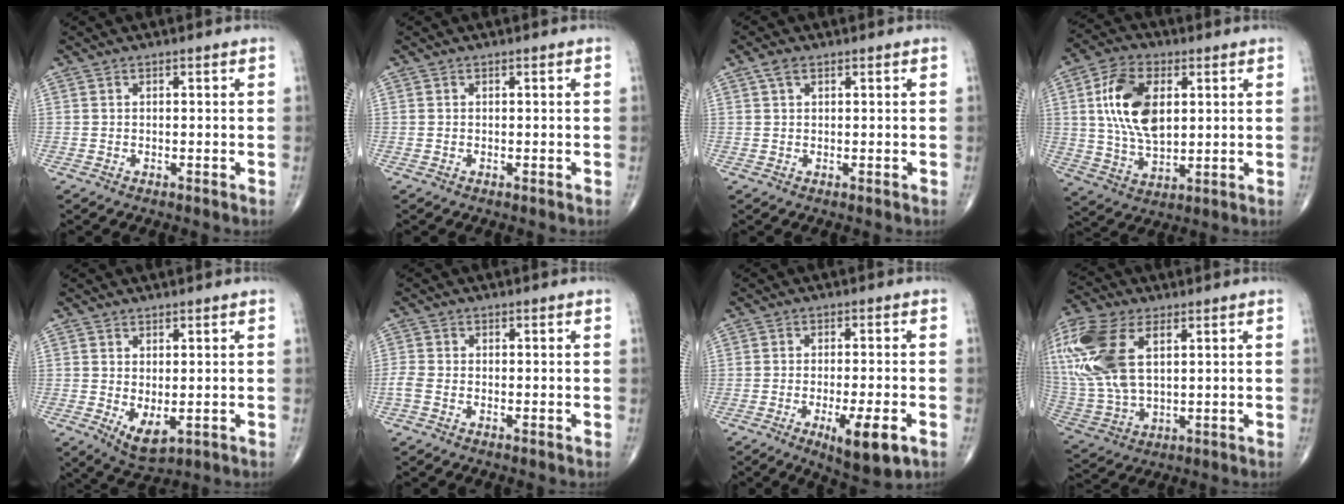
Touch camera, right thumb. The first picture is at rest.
{"total": 0.0}
{"total": 2.1, "force": [1.1, 1.0, 1.4], "torque": [-0.031, 0.006, 0.022]}
{"total": 14.5, "force": [3.1, 8.3, 11.4], "torque": [-0.204, -0.005, 0.061]}
{"total": 5.0, "force": [-0.7, 2.4, 4.3], "torque": [-0.063, -0.014, 0.003]}
{"total": 2.2, "force": [-0.9, 1.1, 1.7], "torque": [-0.049, 0.000, -0.027]}
{"total": 9.6, "force": [-4.0, 2.4, 8.3], "torque": [-0.128, -0.007, -0.055]}
{"total": 20.4, "force": [6.1, 11.1, 16.0], "torque": [-0.379, -0.007, 0.119]}